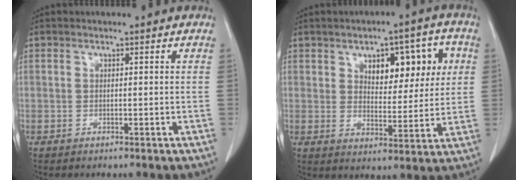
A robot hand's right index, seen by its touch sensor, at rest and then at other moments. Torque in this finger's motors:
{"motor_torque": [0.59, 0.57, 0.27, 0.09]}